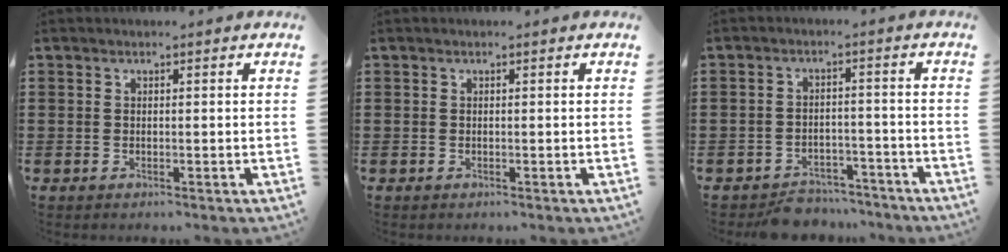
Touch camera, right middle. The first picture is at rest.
{"total": 0.0}
{"total": 4.1, "force": [-4.0, 1.1, 0.3], "torque": [-0.008, 0.009, -0.081]}